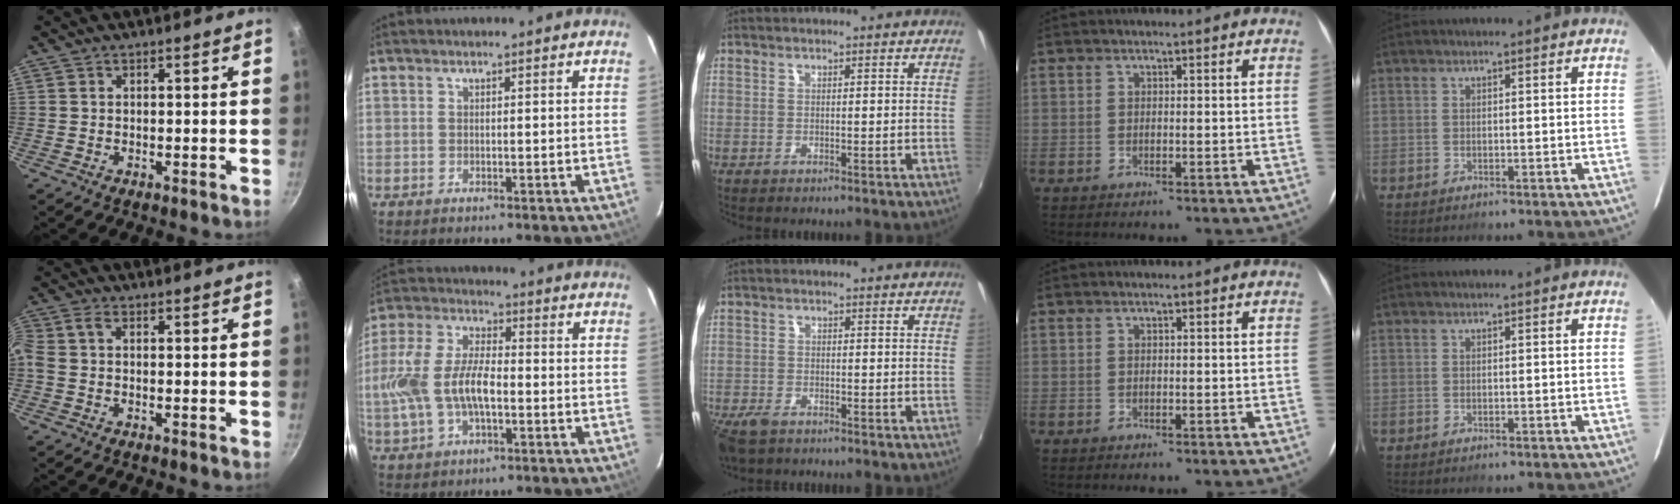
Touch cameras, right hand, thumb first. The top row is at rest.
{"thumb": {"total": 3.5, "force": [-0.5, 1.9, 2.9], "torque": [-0.080, 0.012, -0.021]}, "index": {"total": 13.5, "force": [-2.2, 7.0, 11.4], "torque": [-0.246, 0.010, -0.040]}, "middle": {"total": 5.6, "force": [-4.1, 2.6, 2.8], "torque": [-0.078, -0.019, -0.079]}}